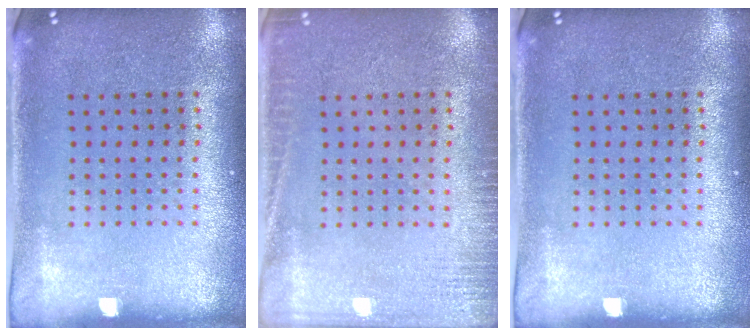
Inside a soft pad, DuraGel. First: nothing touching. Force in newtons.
{"total": 2.4, "press": 2.4, "slide": 0.4}
{"total": 0.0}